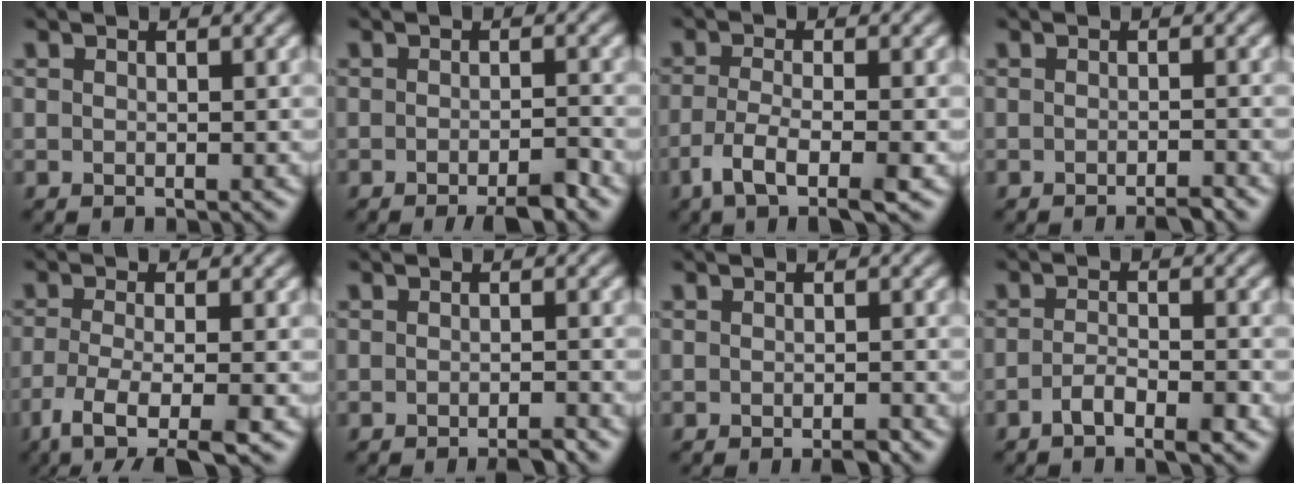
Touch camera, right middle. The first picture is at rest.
{"total": 3.2, "force": [-2.3, 0.7, 2.1], "torque": [-0.030, 0.003, -0.033]}
{"total": 4.2, "force": [-2.2, 1.0, 3.4], "torque": [-0.075, -0.006, -0.047]}
{"total": 1.5, "force": [-1.2, 0.1, 0.8], "torque": [-0.011, 0.002, -0.018]}
{"total": 5.4, "force": [-3.2, 1.1, 4.2], "torque": [-0.078, -0.006, -0.065]}
{"total": 1.9, "force": [-1.6, 0.1, 1.0], "torque": [-0.013, 0.001, -0.022]}
{"total": 1.5, "force": [-1.1, 0.4, 1.0], "torque": [-0.014, 0.000, -0.014]}
{"total": 2.7, "force": [-1.7, 0.7, 1.9], "torque": [-0.036, 0.006, -0.033]}